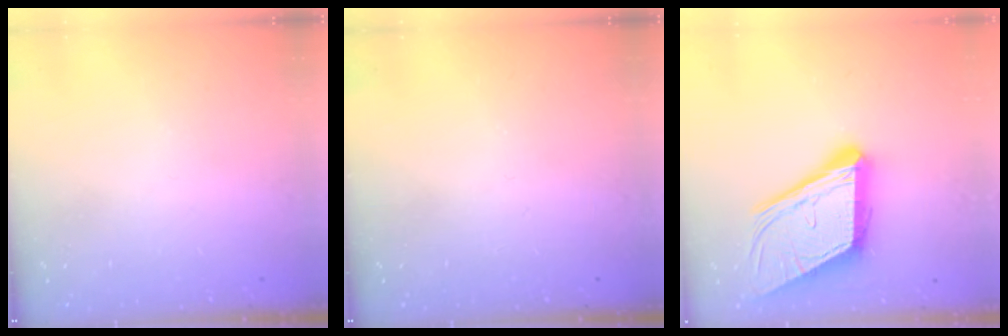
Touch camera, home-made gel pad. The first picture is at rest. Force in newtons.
{"total": 0.0}
{"total": 18.6, "press": 18.2, "slide": 3.8}